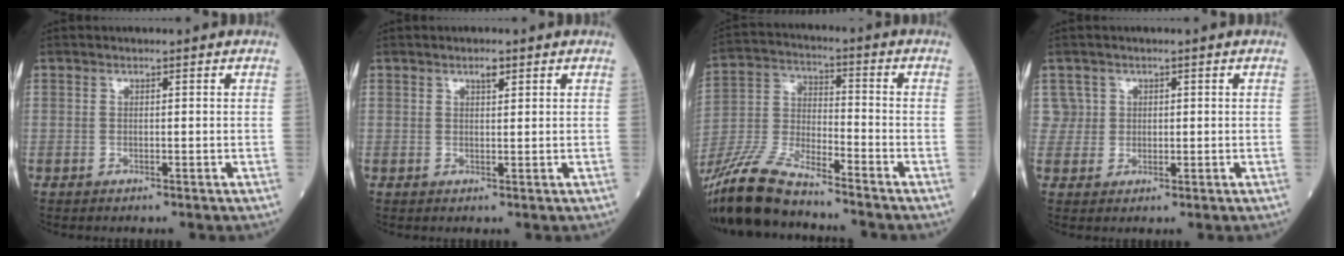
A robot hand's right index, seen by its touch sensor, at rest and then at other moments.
{"total": 2.0, "force": [1.1, 0.7, 1.4], "torque": [-0.032, 0.001, 0.022]}
{"total": 16.5, "force": [-13.9, 3.1, 8.3], "torque": [-0.190, -0.025, -0.266]}
{"total": 3.5, "force": [1.2, 3.3, 0.0], "torque": [0.011, 0.010, 0.024]}